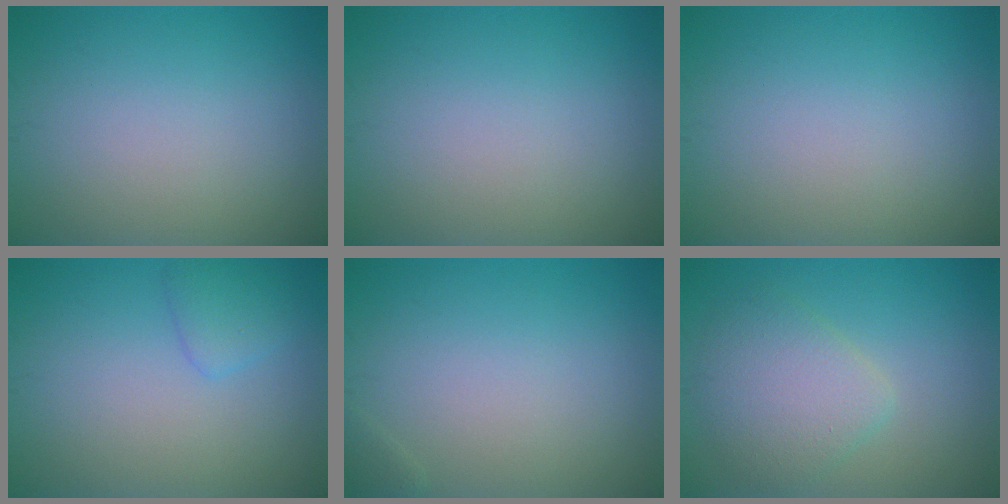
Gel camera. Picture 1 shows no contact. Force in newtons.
{"total": 0.0}
{"total": 0.0}
{"total": 1.7, "press": 1.7, "slide": 0.2}
{"total": 0.6, "press": 0.5, "slide": 0.1}
{"total": 4.1, "press": 4.1, "slide": 0.2}